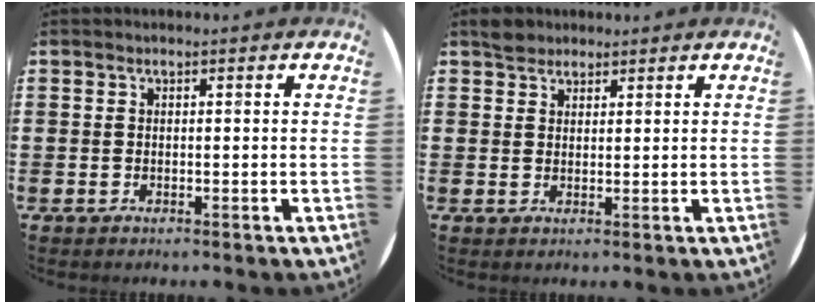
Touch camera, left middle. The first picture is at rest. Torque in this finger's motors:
{"motor_torque": [0.19, -0.12, 0.00, 0.03]}